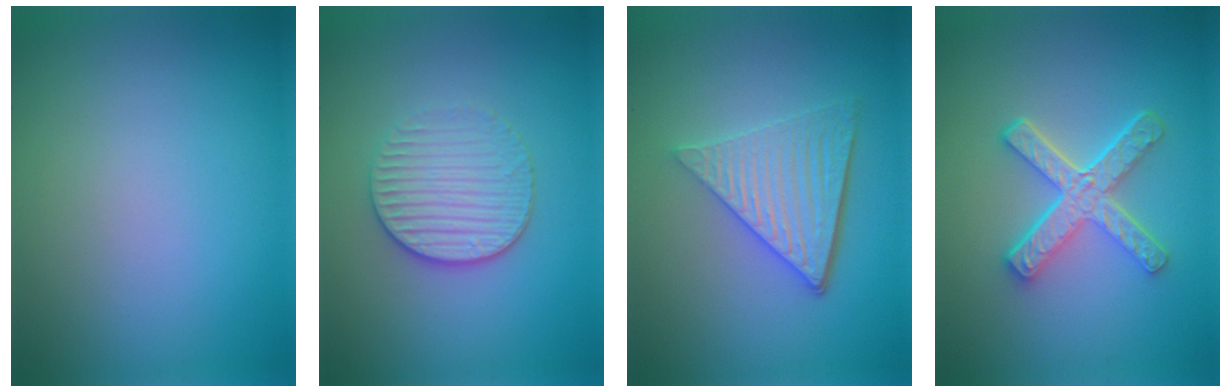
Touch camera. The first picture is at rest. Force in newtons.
{"total": 3.2, "press": 2.9, "slide": 1.4}
{"total": 5.5, "press": 3.9, "slide": 3.9}
{"total": 5.1, "press": 3.7, "slide": 3.4}